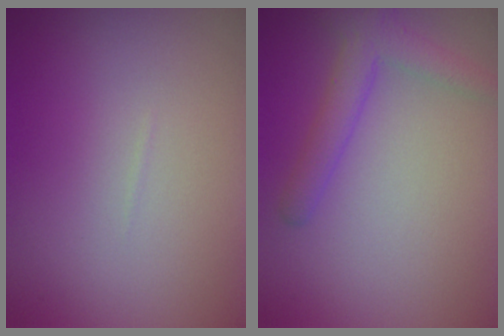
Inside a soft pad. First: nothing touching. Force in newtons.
{"total": 2.7, "press": 2.7, "slide": 0.1}